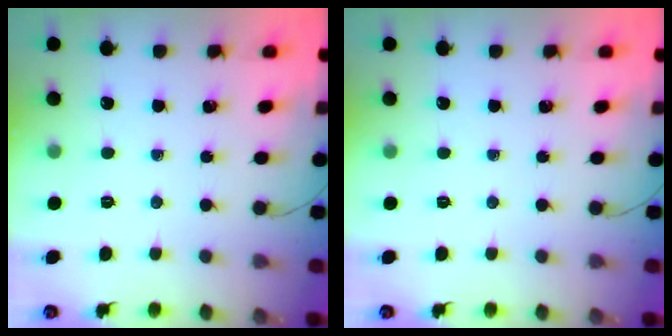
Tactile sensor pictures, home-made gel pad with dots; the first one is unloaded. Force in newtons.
{"total": 0.0}